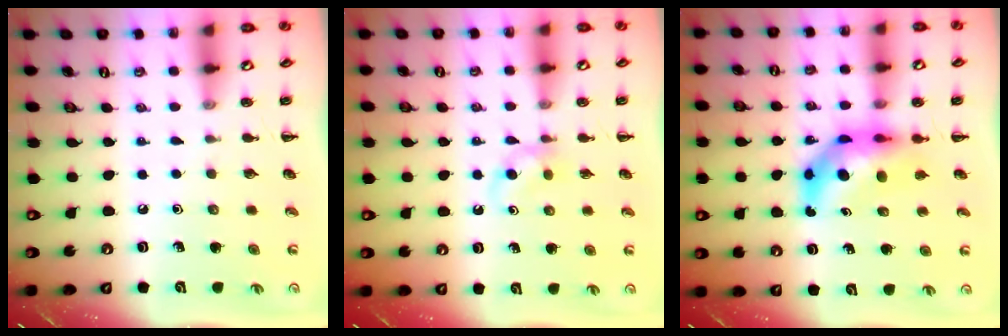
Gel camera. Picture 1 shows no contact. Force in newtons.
{"total": 2.5, "press": 2.3, "slide": 1.0}
{"total": 7.5, "press": 7.1, "slide": 2.3}